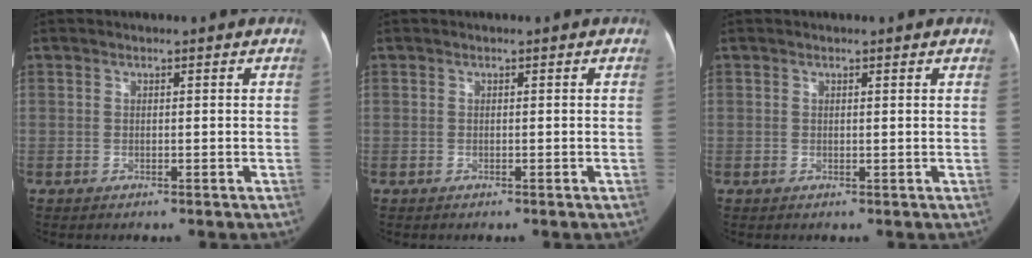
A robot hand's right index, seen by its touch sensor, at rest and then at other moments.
{"total": 0.0}
{"total": 0.7, "force": [0.6, 0.2, 0.3], "torque": [-0.008, 0.005, 0.000]}